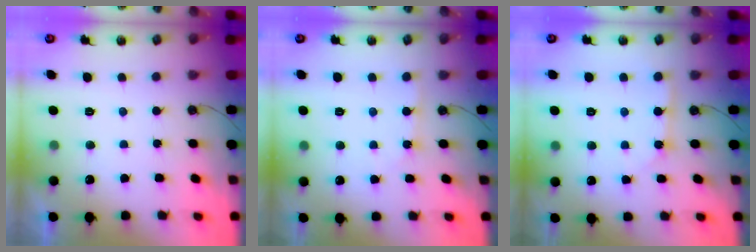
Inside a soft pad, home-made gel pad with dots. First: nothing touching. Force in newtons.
{"total": 2.4, "press": 2.4, "slide": 0.3}
{"total": 2.6, "press": 2.6, "slide": 0.0}